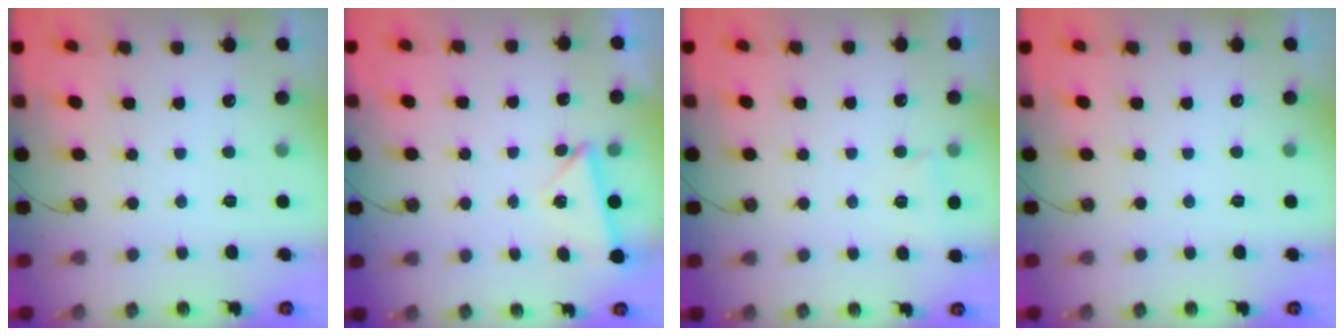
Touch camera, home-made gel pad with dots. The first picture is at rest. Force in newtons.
{"total": 2.3, "press": 2.1, "slide": 1.0}
{"total": 3.0, "press": 2.8, "slide": 0.9}
{"total": 0.0}